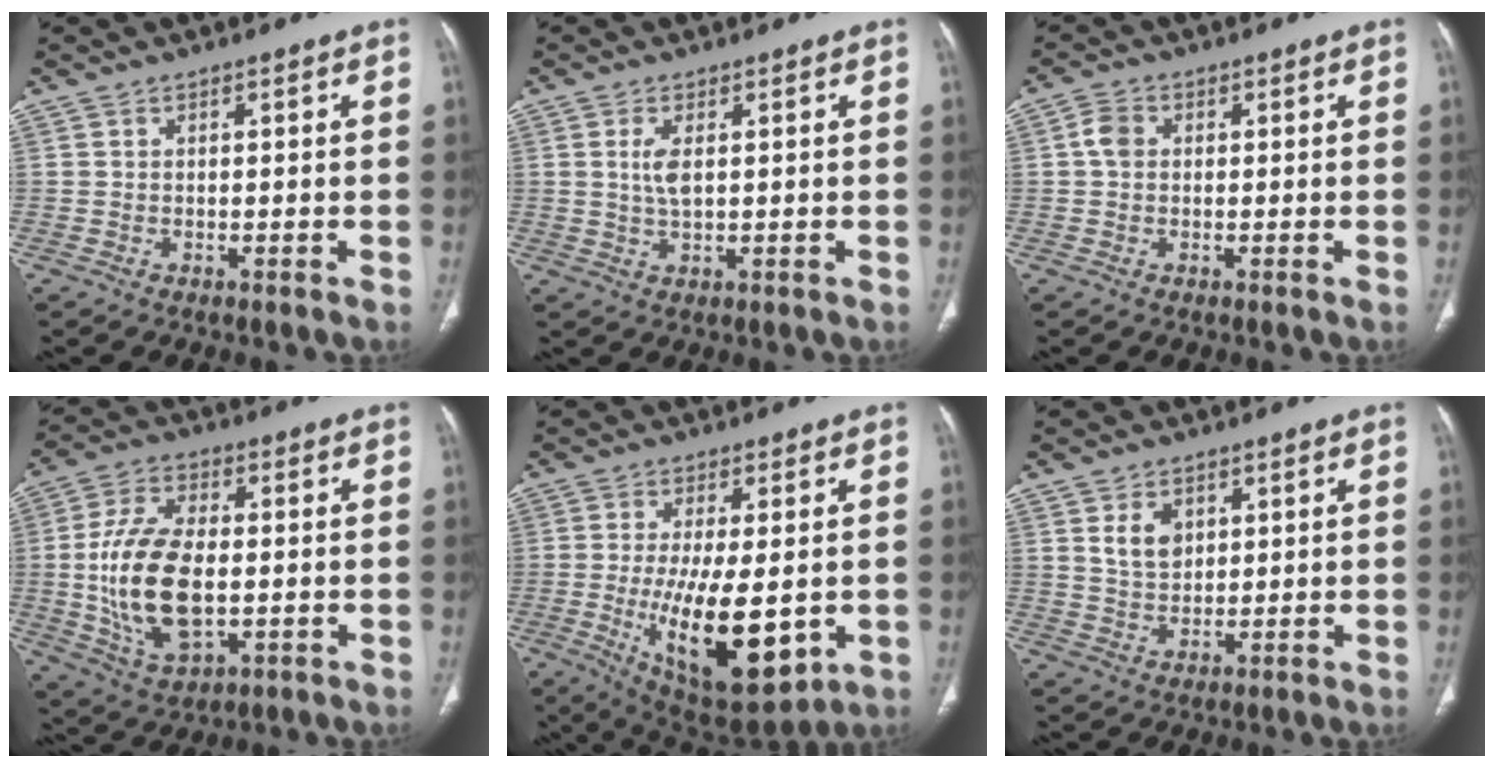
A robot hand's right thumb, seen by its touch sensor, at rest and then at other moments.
{"total": 3.8, "force": [0.7, 1.6, 3.3], "torque": [-0.074, -0.003, 0.017]}
{"total": 3.1, "force": [0.3, 2.4, 1.9], "torque": [-0.035, 0.007, 0.001]}
{"total": 17.3, "force": [-1.2, 9.4, 14.5], "torque": [-0.279, 0.001, -0.012]}
{"total": 18.0, "force": [-3.3, 7.2, 16.1], "torque": [-0.263, -0.026, -0.030]}
{"total": 5.2, "force": [2.0, 3.6, 3.1], "torque": [-0.039, -0.016, 0.041]}